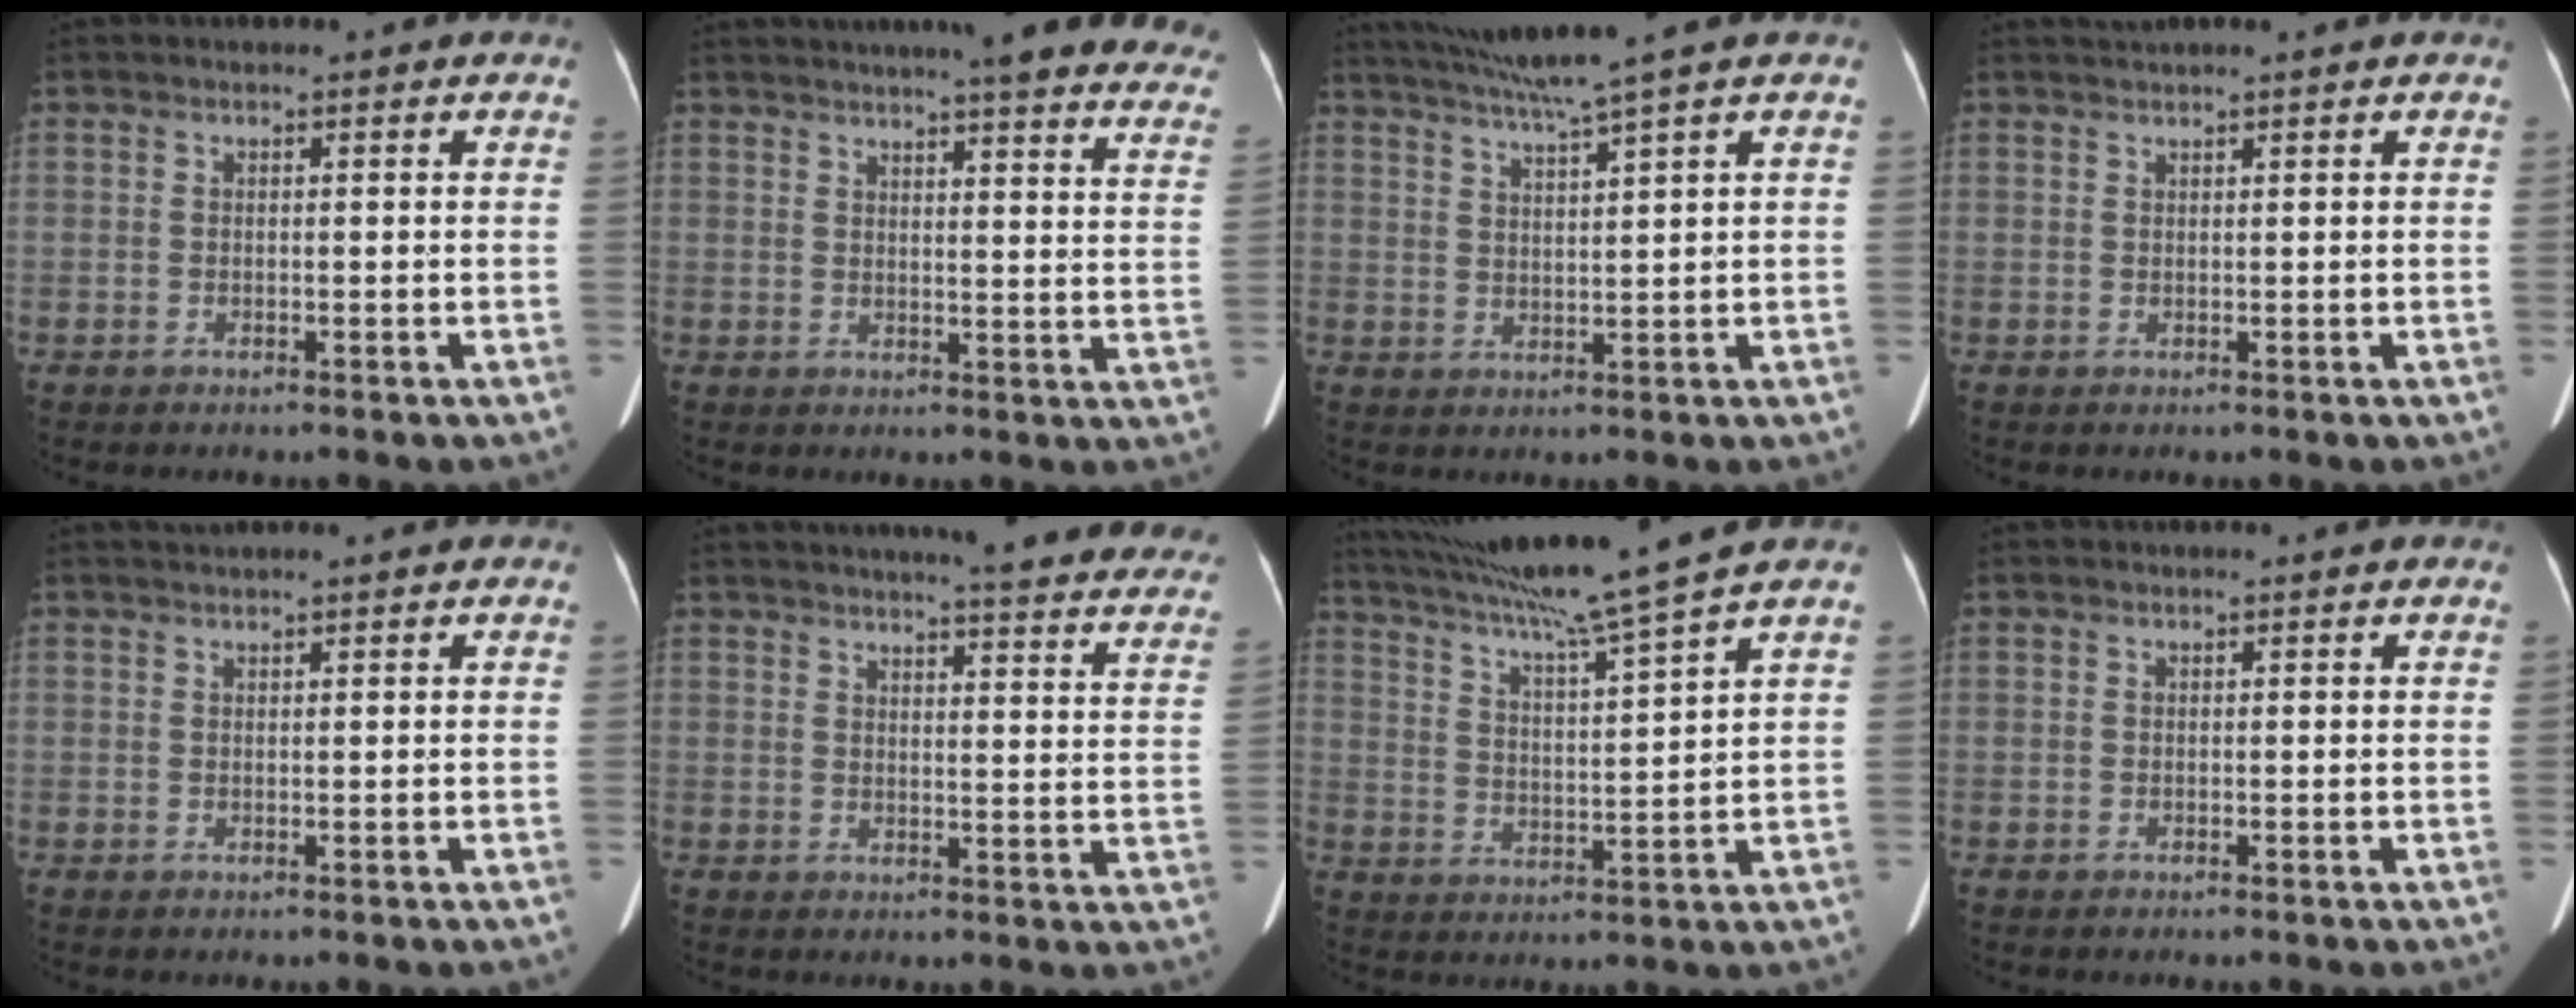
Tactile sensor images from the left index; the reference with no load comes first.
{"total": 26.3, "force": [23.5, 2.7, 11.7], "torque": [-0.151, -0.054, 0.259]}
{"total": 7.0, "force": [5.6, -2.0, 3.7], "torque": [-0.065, 0.006, 0.102]}
{"total": 2.1, "force": [1.9, -0.4, 0.8], "torque": [-0.011, 0.025, 0.039]}
{"total": 1.7, "force": [1.5, -0.3, 0.6], "torque": [-0.008, 0.022, 0.034]}
{"total": 27.8, "force": [25.4, 2.9, 10.9], "torque": [-0.144, -0.073, 0.281]}
{"total": 14.3, "force": [12.0, -3.0, 7.2], "torque": [-0.126, -0.012, 0.196]}
{"total": 0.0}